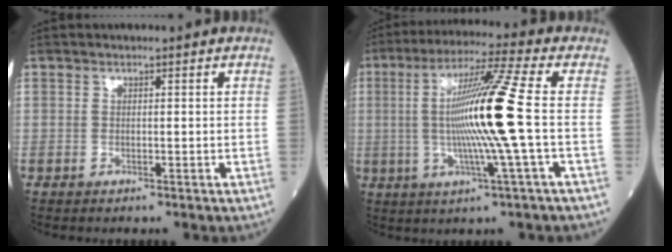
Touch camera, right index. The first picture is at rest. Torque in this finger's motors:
{"motor_torque": [2.05, 0.08, 0.93, 0.21]}